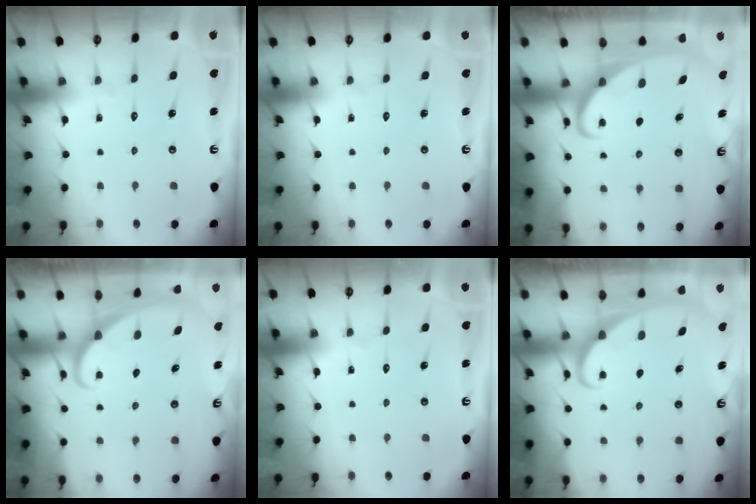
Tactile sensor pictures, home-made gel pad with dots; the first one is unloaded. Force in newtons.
{"total": 0.0}
{"total": 2.8, "press": 2.7, "slide": 0.3}
{"total": 1.6, "press": 1.6, "slide": 0.1}
{"total": 0.0}
{"total": 1.9, "press": 1.9, "slide": 0.1}